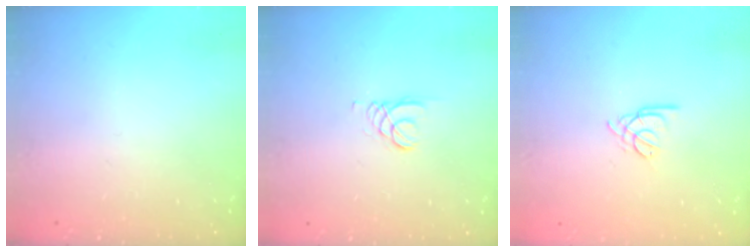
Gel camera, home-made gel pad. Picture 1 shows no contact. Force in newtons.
{"total": 0.7, "press": 0.7, "slide": 0.1}
{"total": 2.2, "press": 2.2, "slide": 0.5}